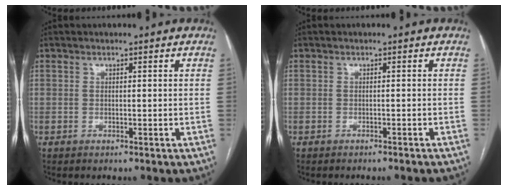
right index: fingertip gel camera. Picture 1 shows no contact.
{"total": 2.8, "force": [-2.5, 0.4, 1.0], "torque": [-0.016, -0.002, -0.030]}